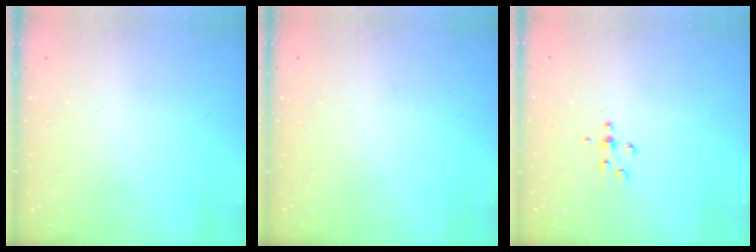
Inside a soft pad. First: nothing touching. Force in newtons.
{"total": 0.0}
{"total": 5.4, "press": 5.0, "slide": 2.0}